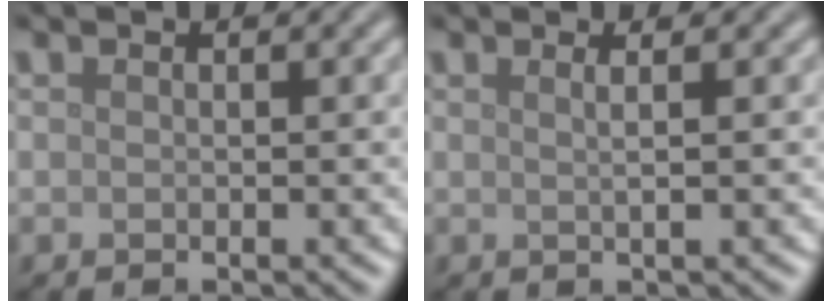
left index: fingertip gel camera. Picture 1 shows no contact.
{"total": 2.1, "force": [0.9, 0.9, 1.7], "torque": [-0.014, 0.002, -0.013]}